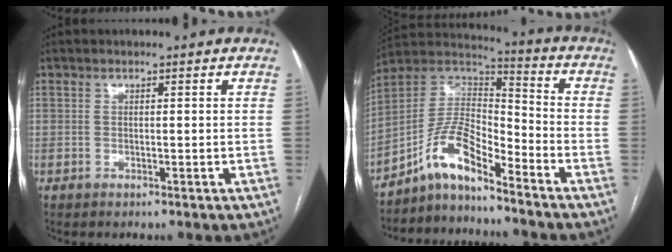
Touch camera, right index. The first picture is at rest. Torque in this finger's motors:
{"motor_torque": [0.60, -0.68, 0.69, 0.12]}